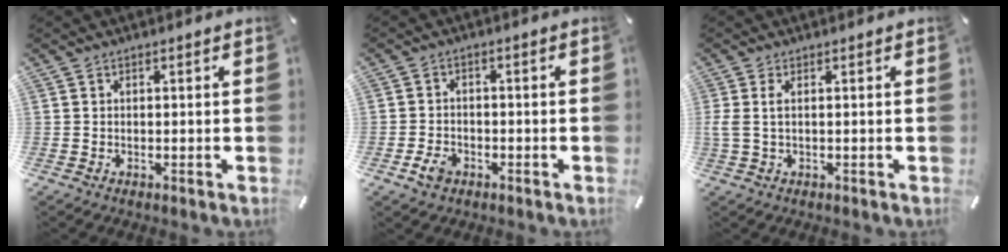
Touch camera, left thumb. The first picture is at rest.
{"total": 4.4, "force": [-2.2, 3.1, 2.2], "torque": [-0.047, 0.007, -0.042]}
{"total": 2.2, "force": [0.1, 0.4, 2.2], "torque": [-0.044, -0.003, 0.002]}